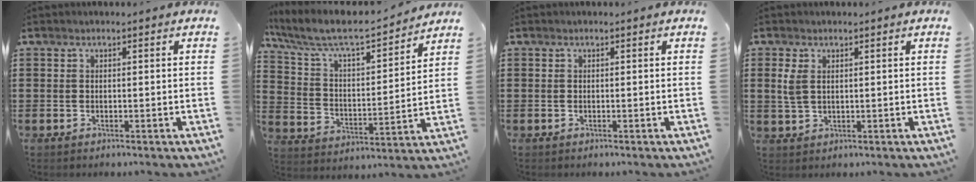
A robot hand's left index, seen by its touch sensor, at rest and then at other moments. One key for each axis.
{"total": 7.5, "fx": 6.5, "fy": 1.3, "fz": 3.5, "tx": -0.097, "ty": -0.044, "tz": 0.104}
{"total": 0.0}
{"total": 2.7, "fx": 0.8, "fy": 1.7, "fz": 2.0, "tx": -0.054, "ty": 0.005, "tz": 0.011}